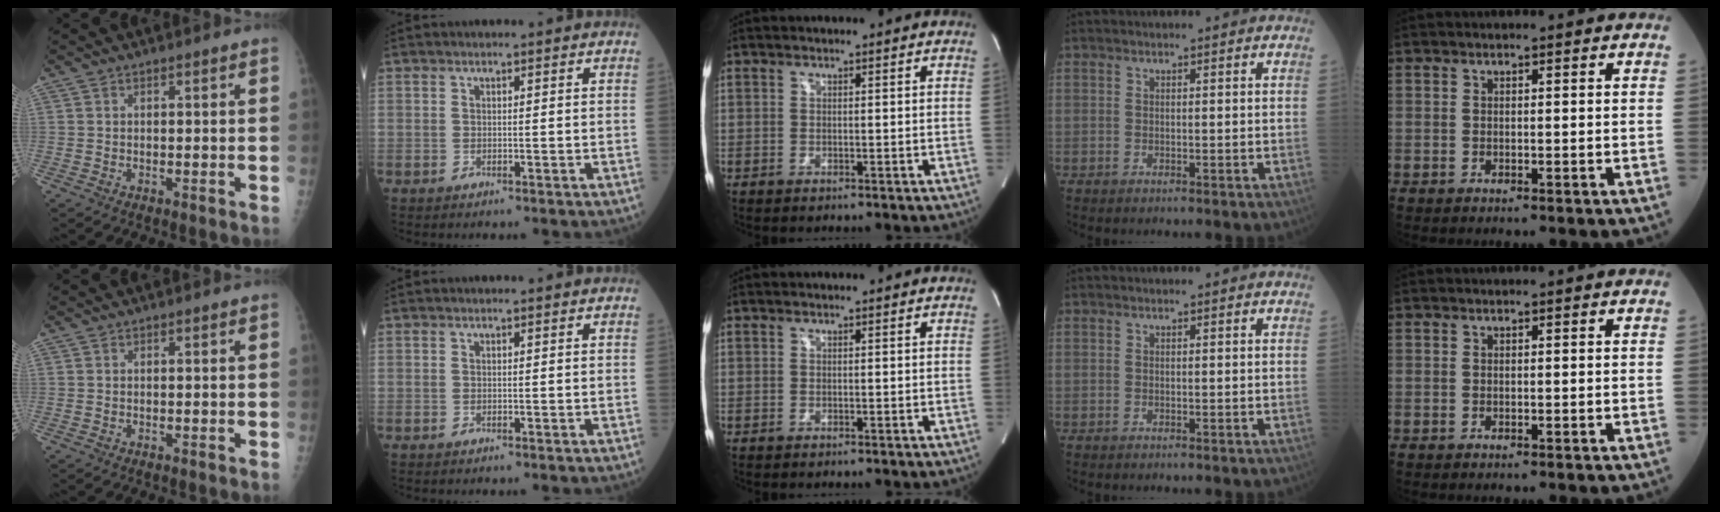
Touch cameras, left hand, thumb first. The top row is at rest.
{}